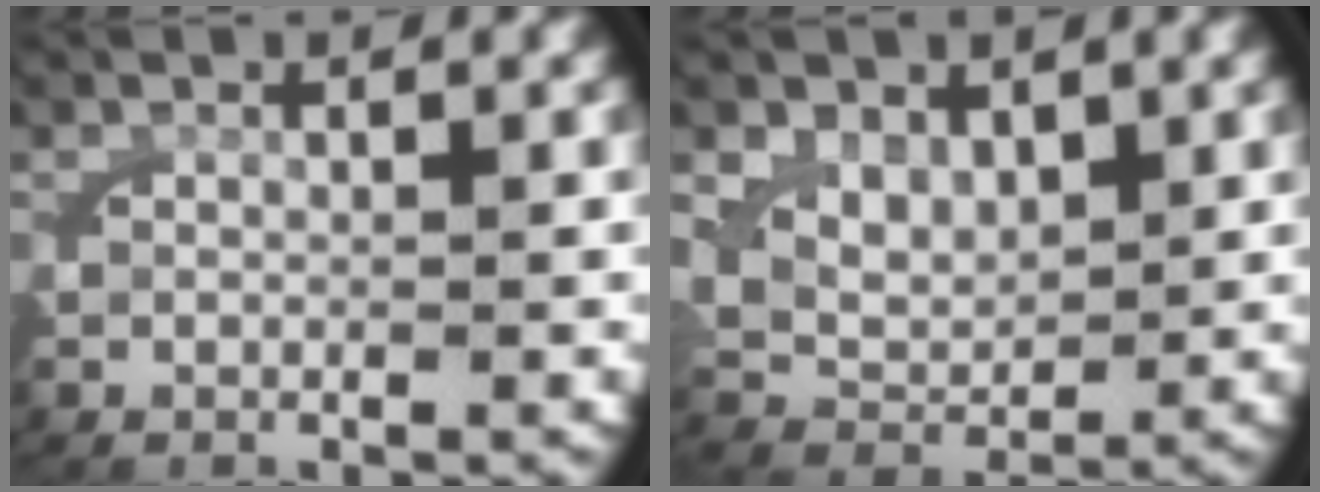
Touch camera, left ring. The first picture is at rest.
{"total": 4.4, "force": [1.5, 3.6, 2.1], "torque": [-0.066, -0.020, 0.034]}